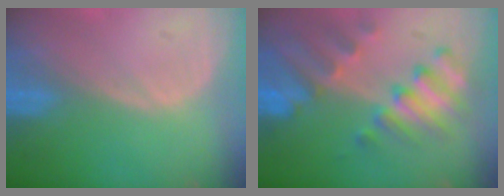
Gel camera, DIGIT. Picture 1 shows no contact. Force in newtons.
{"total": 8.9, "press": 8.3, "slide": 3.5}